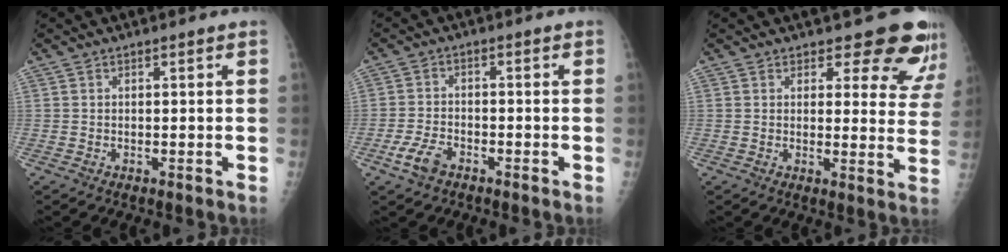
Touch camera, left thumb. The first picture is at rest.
{"total": 4.7, "force": [-2.9, 2.6, 2.6], "torque": [-0.056, 0.010, -0.055]}
{"total": 11.0, "force": [9.7, 4.2, 3.0], "torque": [0.011, -0.069, 0.091]}